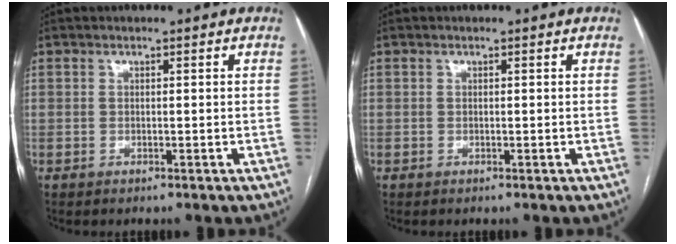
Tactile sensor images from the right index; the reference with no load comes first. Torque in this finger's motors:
{"motor_torque": [0.01, 0.01, 0.00, 0.00]}